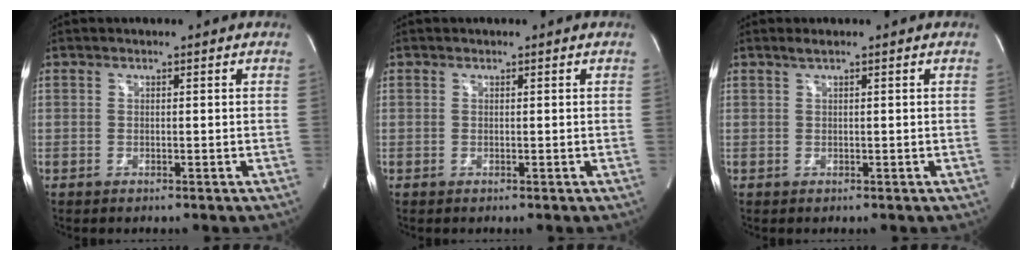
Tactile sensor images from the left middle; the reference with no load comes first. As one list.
[{"total": 0.0}, {"total": 0.8, "force": [0.6, -0.1, 0.6], "torque": [-0.018, 0.007, 0.016]}]